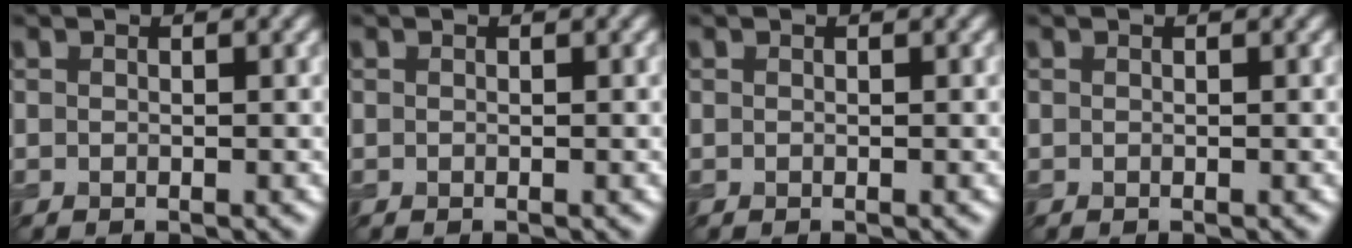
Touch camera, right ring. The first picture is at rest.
{"total": 0.0}
{"total": 0.0}
{"total": 0.0}